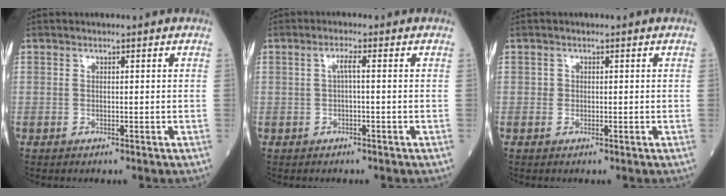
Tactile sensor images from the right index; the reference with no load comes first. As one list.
[{"total": 2.2, "force": [0.2, 0.6, 2.1], "torque": [-0.050, 0.006, 0.006]}, {"total": 1.0, "force": [0.0, 0.9, 0.4], "torque": [-0.017, 0.013, 0.003]}]